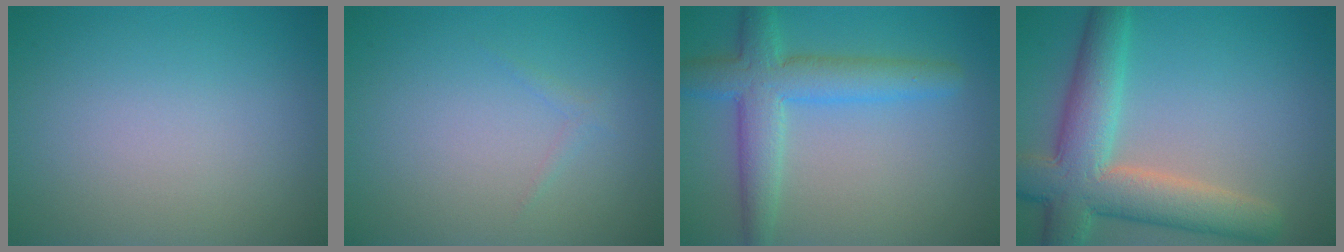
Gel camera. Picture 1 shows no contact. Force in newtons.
{"total": 0.6, "press": 0.6, "slide": 0.0}
{"total": 5.4, "press": 5.4, "slide": 0.3}
{"total": 8.1, "press": 8.1, "slide": 0.8}